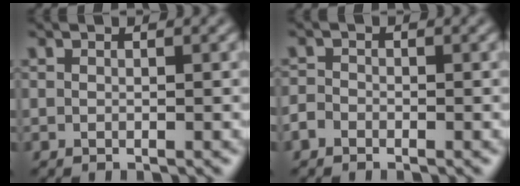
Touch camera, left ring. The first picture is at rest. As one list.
[{"total": 1.3, "force": [-0.9, 0.8, 0.3], "torque": [-0.004, 0.003, -0.022]}]